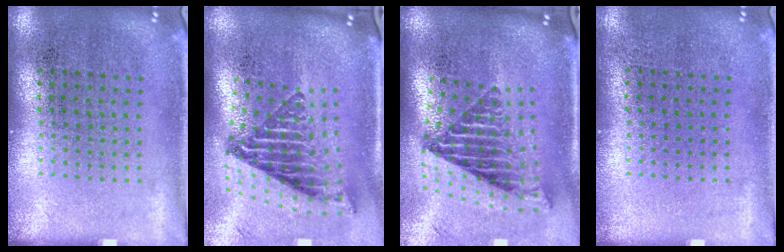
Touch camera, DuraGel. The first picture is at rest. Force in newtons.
{"total": 2.5, "press": 1.6, "slide": 1.9}
{"total": 2.7, "press": 1.7, "slide": 2.1}
{"total": 0.0}